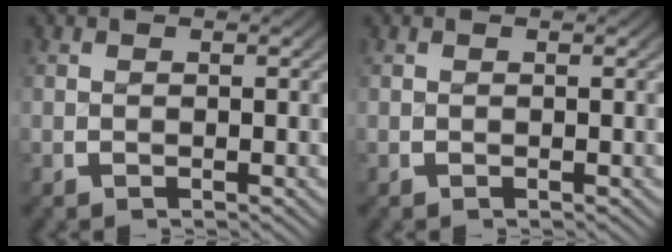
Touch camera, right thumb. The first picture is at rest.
{"total": 0.0}